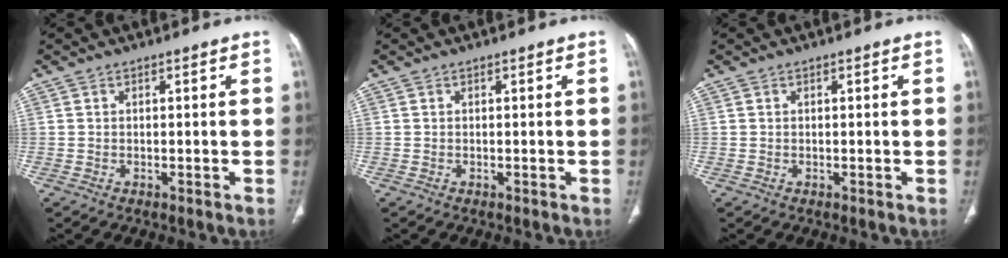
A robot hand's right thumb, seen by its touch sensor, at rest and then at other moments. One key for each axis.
{"total": 0.0}
{"total": 0.0}